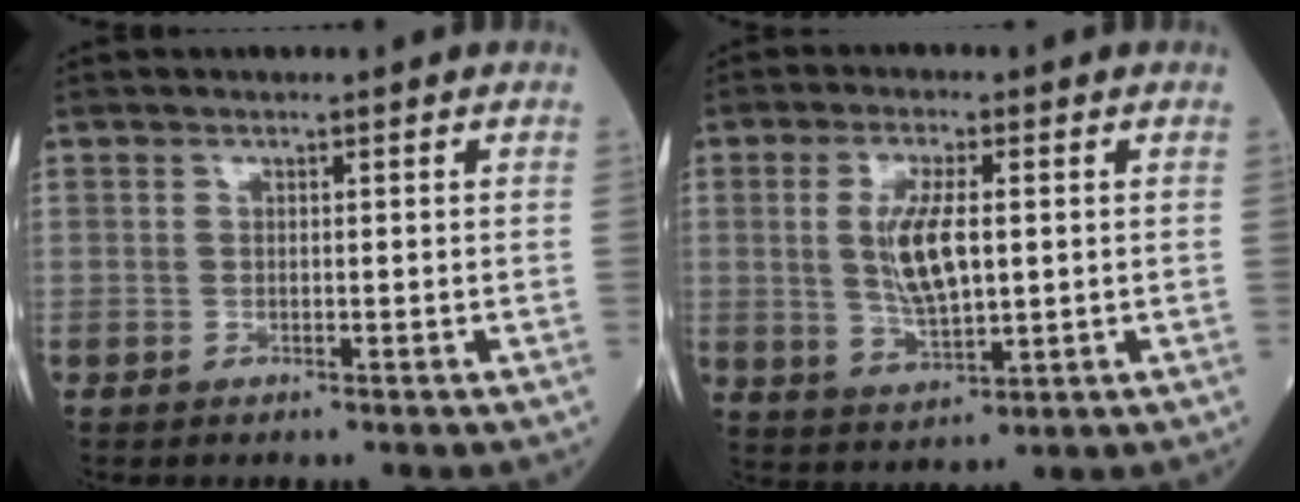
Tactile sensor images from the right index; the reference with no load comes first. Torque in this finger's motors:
{"motor_torque": [0.29, -0.02, 0.21, 0.09]}